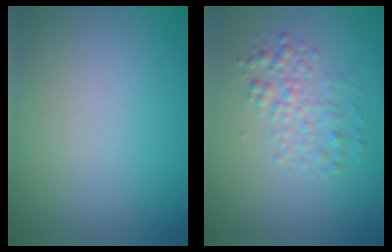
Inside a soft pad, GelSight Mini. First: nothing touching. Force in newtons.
{"total": 2.5, "press": 2.5, "slide": 0.0}